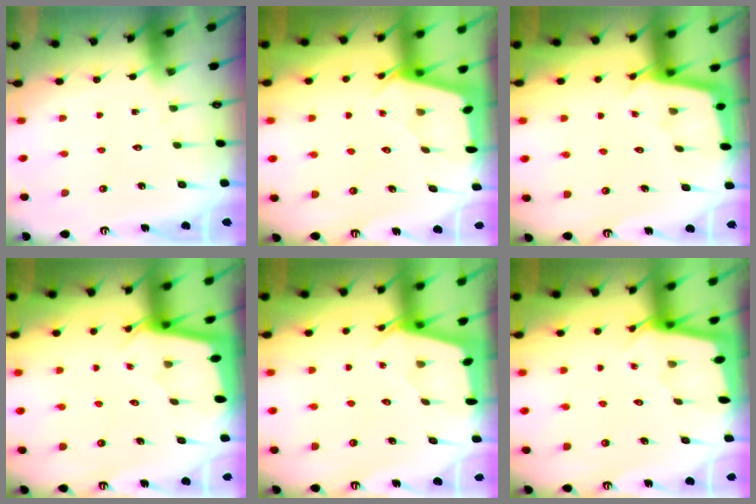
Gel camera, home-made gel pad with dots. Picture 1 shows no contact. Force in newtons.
{"total": 2.4, "press": 2.4, "slide": 0.3}
{"total": 2.6, "press": 2.6, "slide": 0.2}
{"total": 2.0, "press": 2.0, "slide": 0.1}
{"total": 2.4, "press": 2.4, "slide": 0.2}
{"total": 1.6, "press": 1.6, "slide": 0.2}